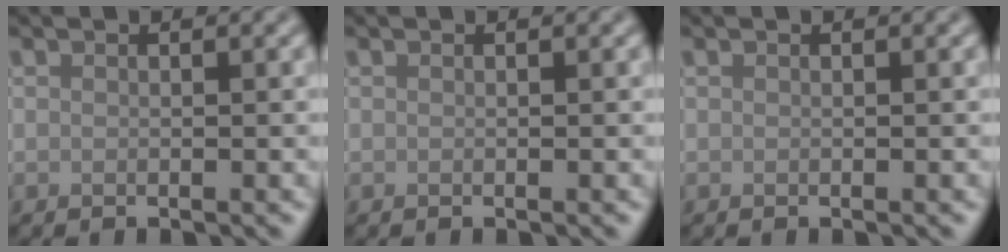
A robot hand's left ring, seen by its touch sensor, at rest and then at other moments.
{"total": 0.0}
{"total": 0.0}